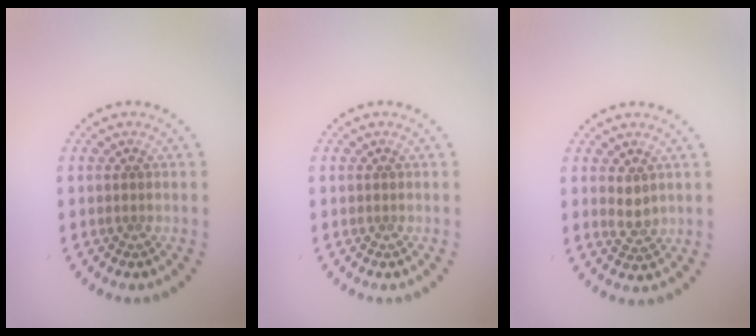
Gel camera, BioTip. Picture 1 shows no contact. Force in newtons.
{"total": 0.0}
{"total": 1.5, "press": 1.4, "slide": 0.5}